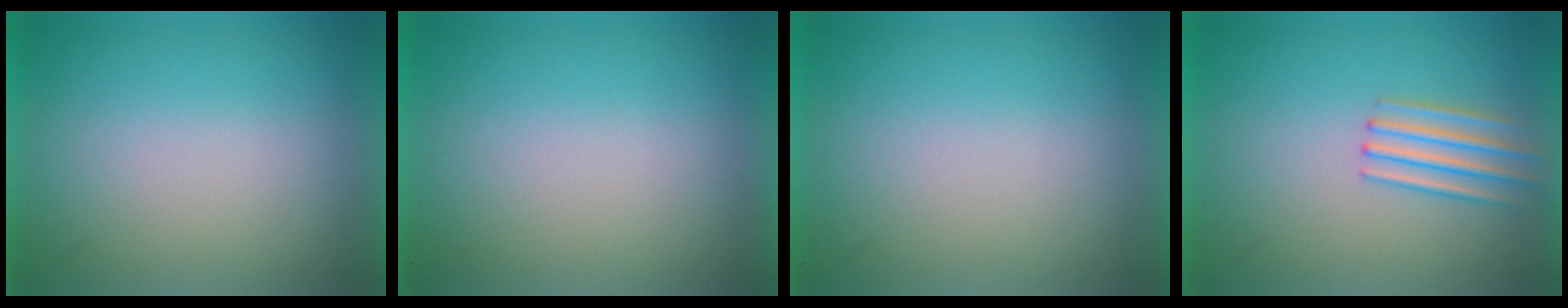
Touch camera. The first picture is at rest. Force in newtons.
{"total": 0.0}
{"total": 0.0}
{"total": 2.1}